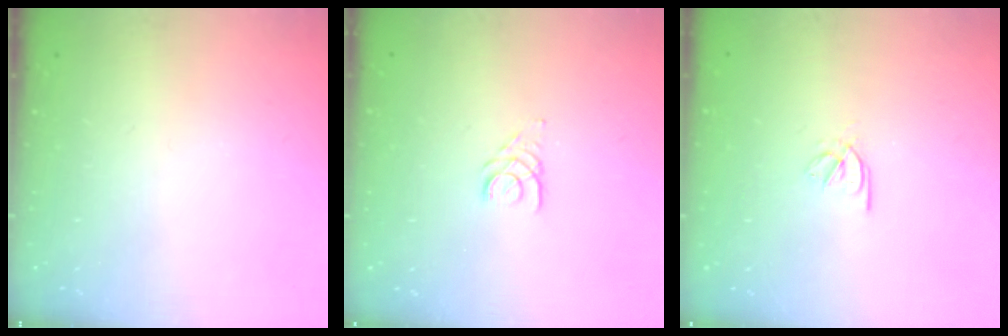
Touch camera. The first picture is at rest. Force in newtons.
{"total": 2.5, "press": 2.5, "slide": 0.3}
{"total": 2.5, "press": 2.4, "slide": 0.5}